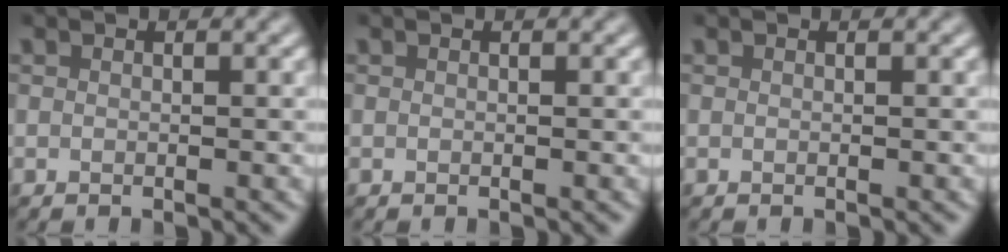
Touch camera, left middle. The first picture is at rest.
{"total": 0.0}
{"total": 0.0}